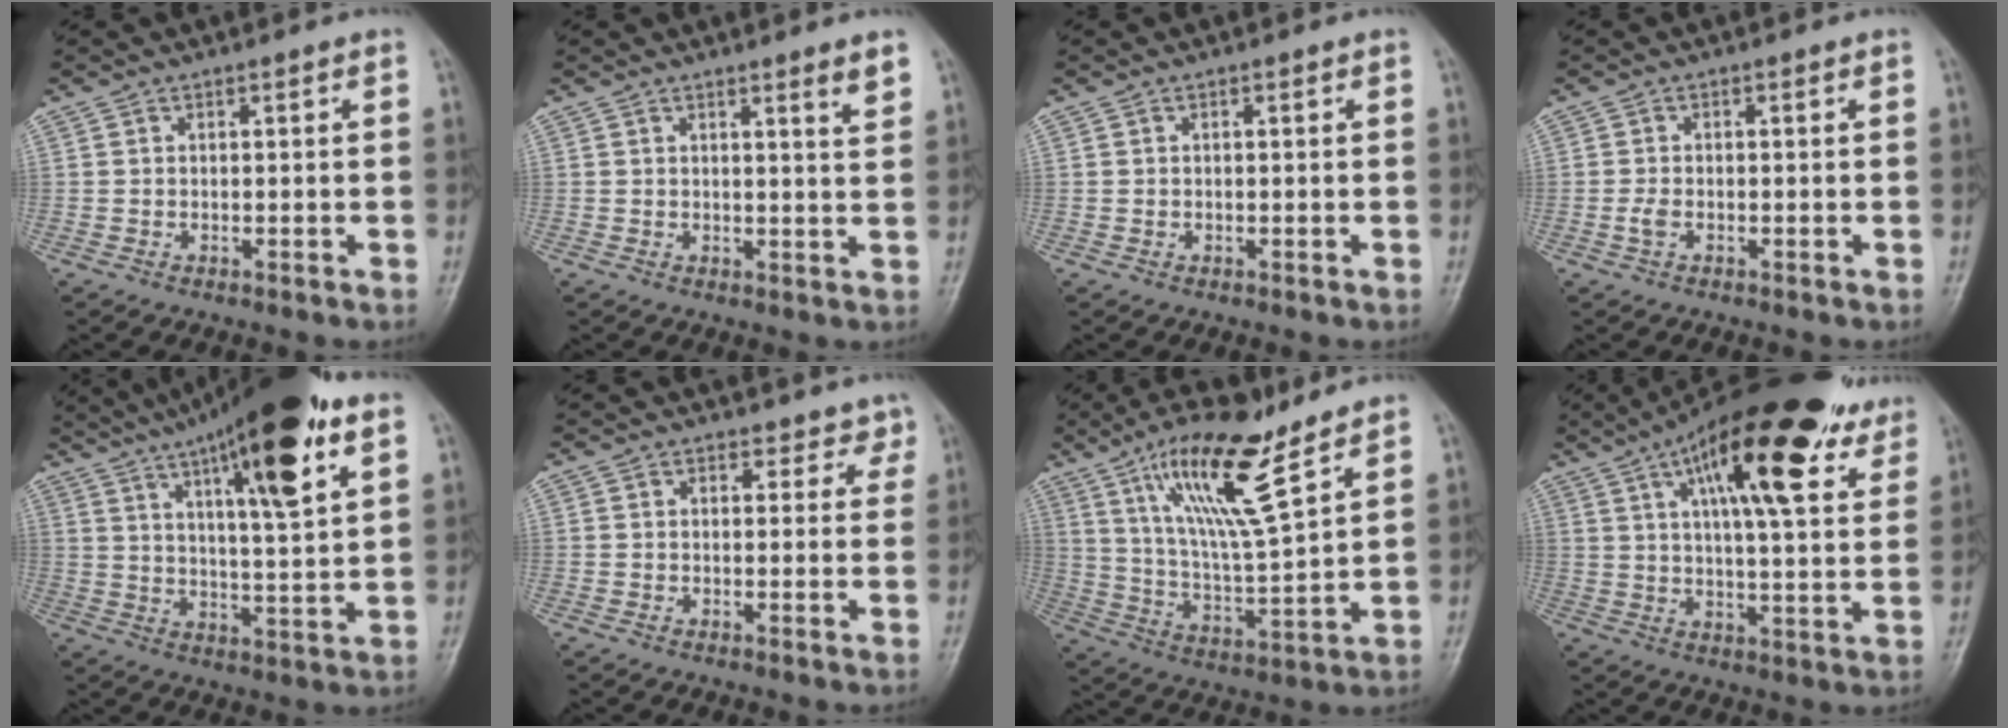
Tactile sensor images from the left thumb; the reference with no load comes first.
{"total": 3.2, "force": [2.2, 0.0, 2.3], "torque": [-0.031, -0.020, 0.031]}
{"total": 0.0}
{"total": 1.6, "force": [-0.8, 0.9, 1.2], "torque": [-0.025, 0.005, -0.017]}
{"total": 20.6, "force": [10.8, 4.3, 17.0], "torque": [-0.252, -0.016, 0.172]}
{"total": 3.0, "force": [2.2, 2.0, 0.1], "torque": [0.030, -0.012, 0.016]}
{"total": 17.0, "force": [10.2, 3.9, 13.1], "torque": [-0.225, -0.050, 0.193]}
{"total": 23.7, "force": [12.4, 7.9, 18.6], "torque": [-0.257, -0.009, 0.185]}